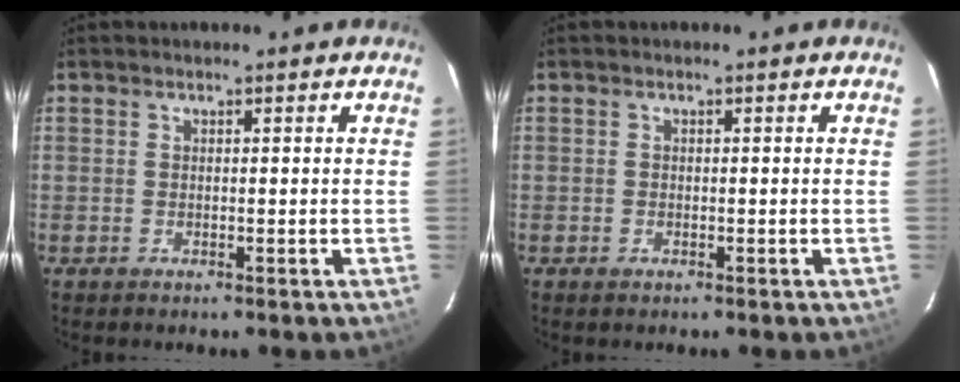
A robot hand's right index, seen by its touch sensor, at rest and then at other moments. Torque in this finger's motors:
{"motor_torque": [0.10, -0.06, 0.05, 0.01]}